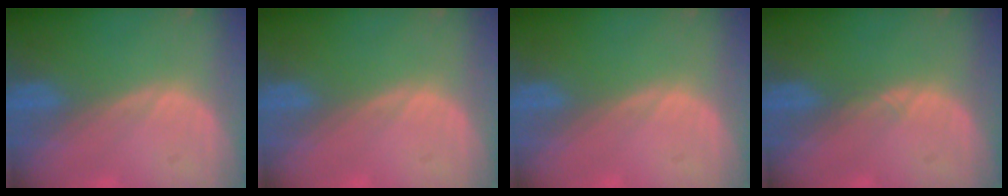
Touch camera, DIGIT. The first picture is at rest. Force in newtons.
{"total": 0.0}
{"total": 0.0}
{"total": 0.5, "press": 0.5, "slide": 0.1}